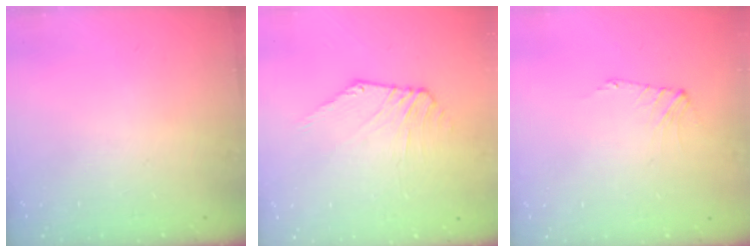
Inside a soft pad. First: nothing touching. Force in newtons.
{"total": 1.1, "press": 1.1, "slide": 0.3}
{"total": 2.5, "press": 2.4, "slide": 0.6}